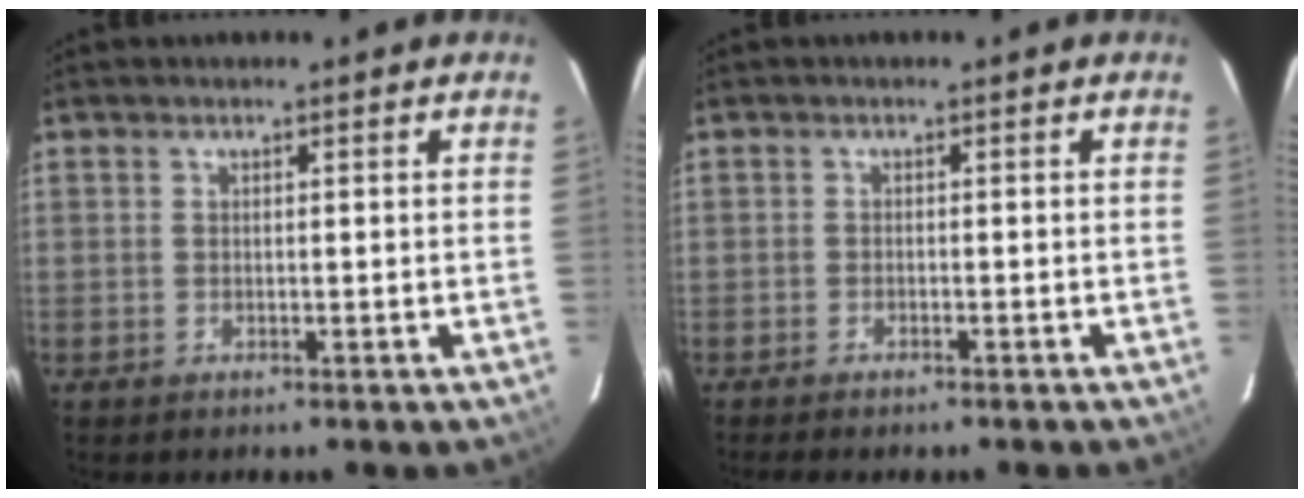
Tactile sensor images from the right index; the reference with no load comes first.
{"total": 3.3, "force": [-2.9, 1.0, 1.4], "torque": [-0.037, -0.009, -0.046]}